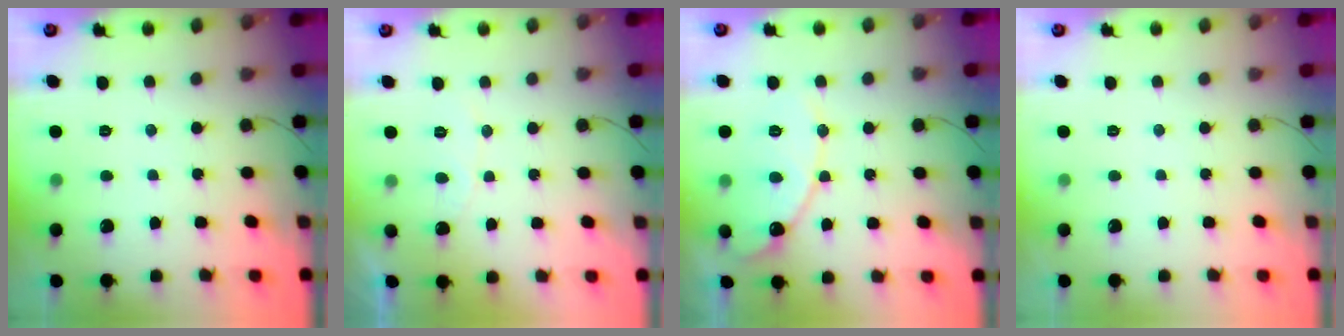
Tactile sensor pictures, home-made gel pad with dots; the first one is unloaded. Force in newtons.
{"total": 4.0, "press": 4.0, "slide": 0.3}
{"total": 13.0, "press": 12.9, "slide": 1.1}
{"total": 0.0}